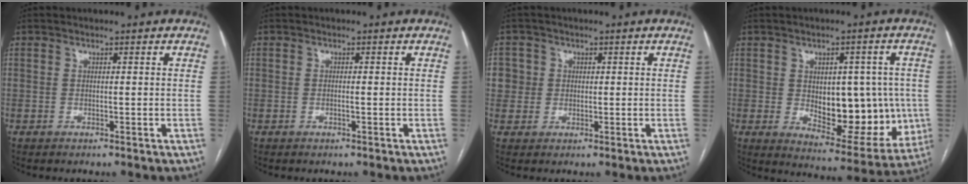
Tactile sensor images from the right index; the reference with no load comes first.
{"total": 0.5, "force": [-0.1, 0.0, 0.5], "torque": [-0.009, 0.003, 0.000]}
{"total": 3.9, "force": [0.6, 3.8, 0.2], "torque": [0.012, 0.014, 0.013]}
{"total": 15.1, "force": [-0.7, 7.7, 12.9], "torque": [-0.166, 0.007, 0.016]}